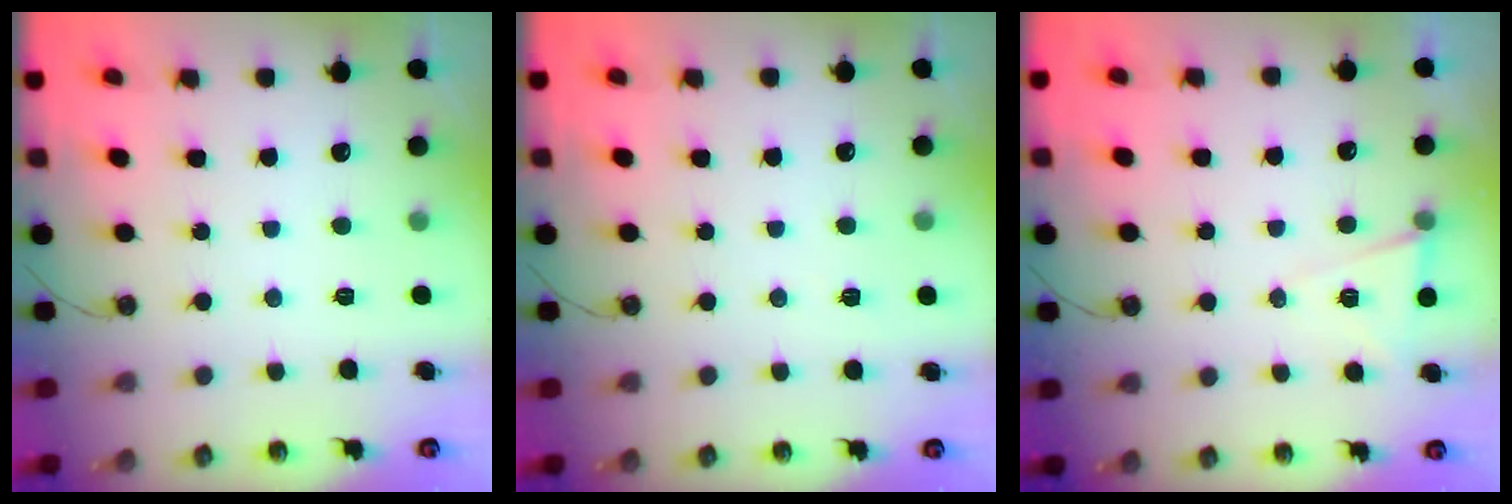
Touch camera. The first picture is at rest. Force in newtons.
{"total": 2.0, "press": 0.8, "slide": 1.8}
{"total": 6.7, "press": 5.0, "slide": 4.5}